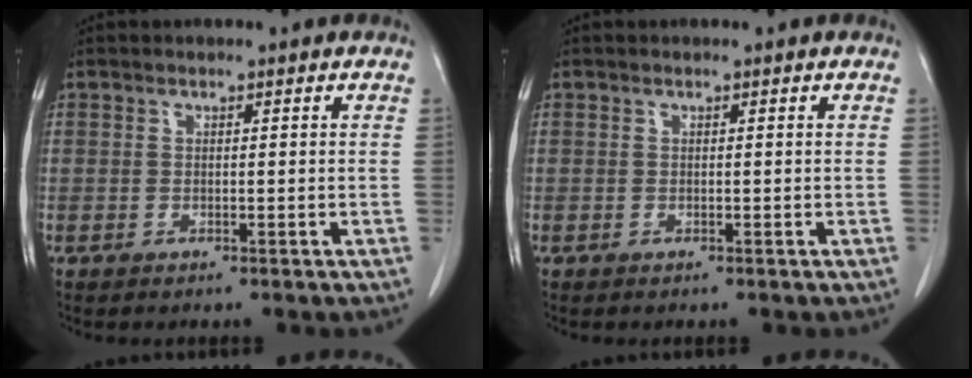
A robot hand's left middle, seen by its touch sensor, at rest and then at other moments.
{"total": 0.0}